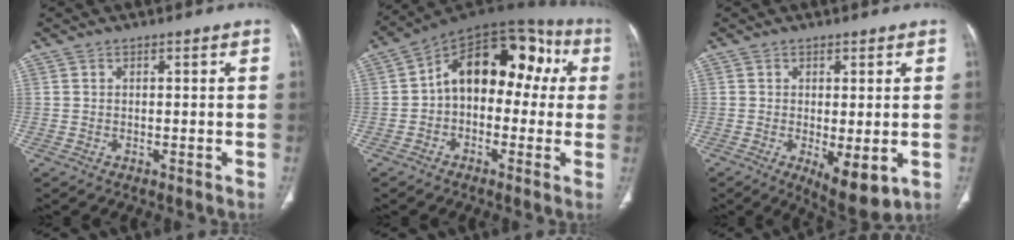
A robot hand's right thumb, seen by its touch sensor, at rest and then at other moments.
{"total": 17.4, "force": [1.8, 11.2, 13.2], "torque": [-0.139, 0.059, 0.012]}
{"total": 7.6, "force": [-1.9, 2.8, 6.8], "torque": [-0.098, -0.023, -0.020]}